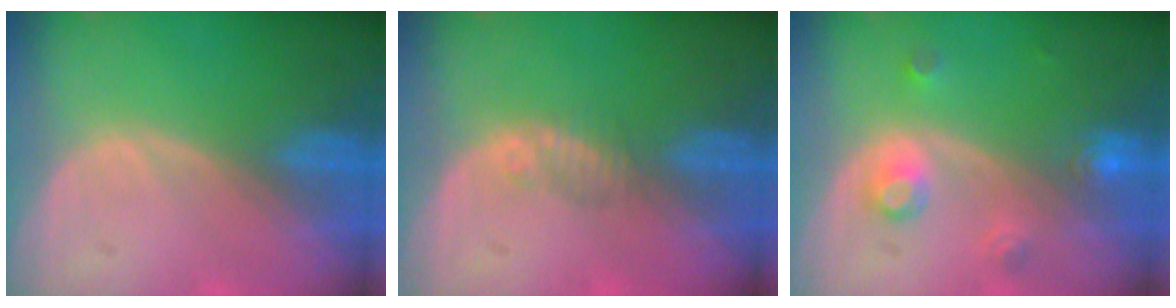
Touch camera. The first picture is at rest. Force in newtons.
{"total": 1.5, "press": 1.3, "slide": 0.9}
{"total": 3.5, "press": 3.2, "slide": 1.5}